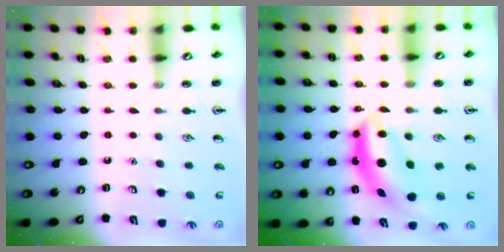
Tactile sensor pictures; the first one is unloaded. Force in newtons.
{"total": 6.7, "press": 6.4, "slide": 1.9}